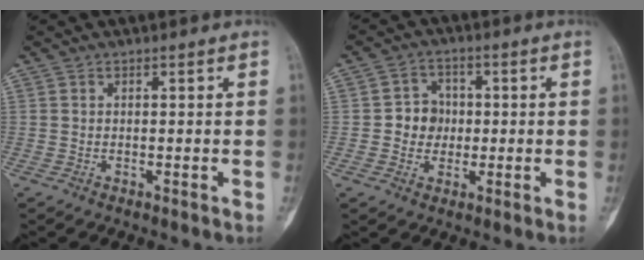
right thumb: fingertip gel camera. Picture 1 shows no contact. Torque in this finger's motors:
{"motor_torque": [1.00, 0.88, 0.40, -0.47, 0.00]}